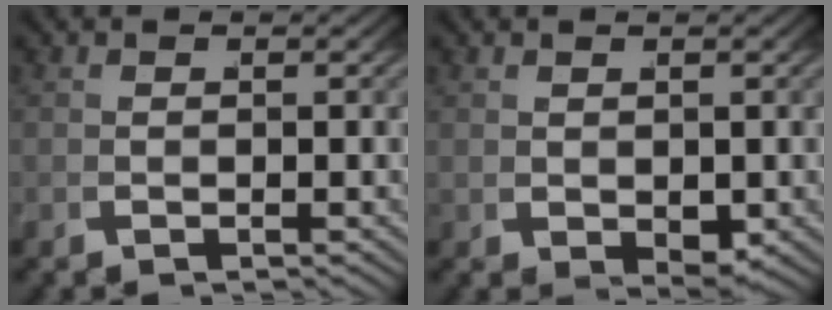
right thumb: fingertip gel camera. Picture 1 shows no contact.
{"total": 1.8, "force": [0.5, 1.1, 1.3], "torque": [-0.026, -0.018, 0.025]}